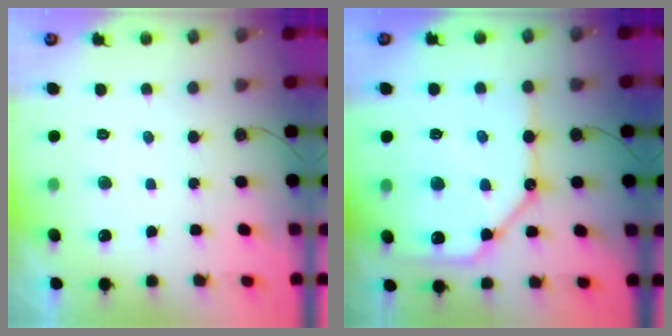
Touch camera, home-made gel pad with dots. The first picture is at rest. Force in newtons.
{"total": 15.7, "press": 15.6, "slide": 1.8}